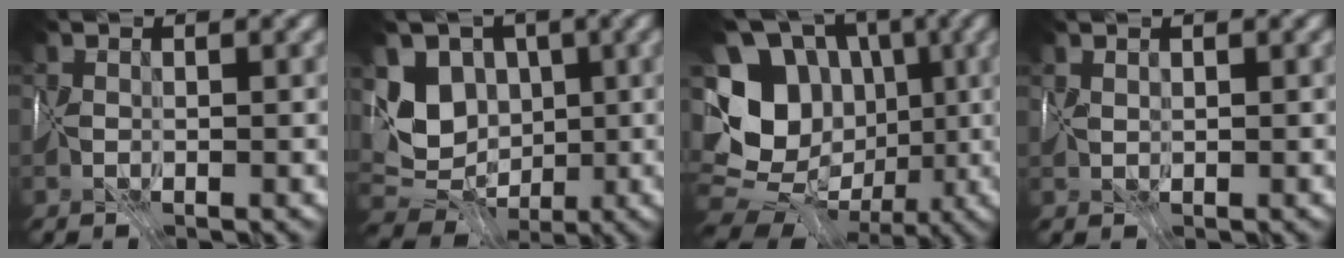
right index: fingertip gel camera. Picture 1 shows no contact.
{"total": 6.2, "force": [1.7, 5.2, 2.7], "torque": [-0.040, 0.002, 0.021]}
{"total": 15.0, "force": [0.5, 13.4, 6.7], "torque": [-0.157, 0.020, 0.000]}
{"total": 1.0, "force": [1.0, 0.2, -0.1], "torque": [-0.002, 0.008, 0.023]}